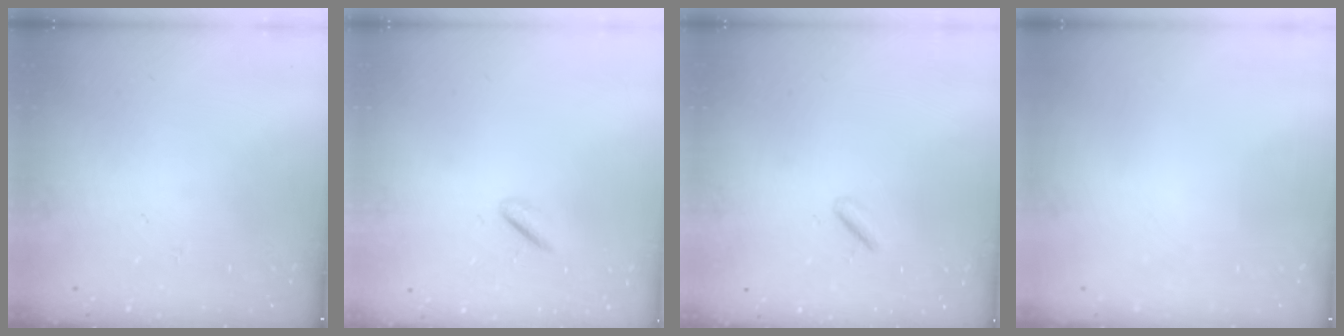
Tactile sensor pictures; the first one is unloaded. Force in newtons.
{"total": 1.2, "press": 0.9, "slide": 0.7}
{"total": 1.3, "press": 1.2, "slide": 0.5}
{"total": 0.0}